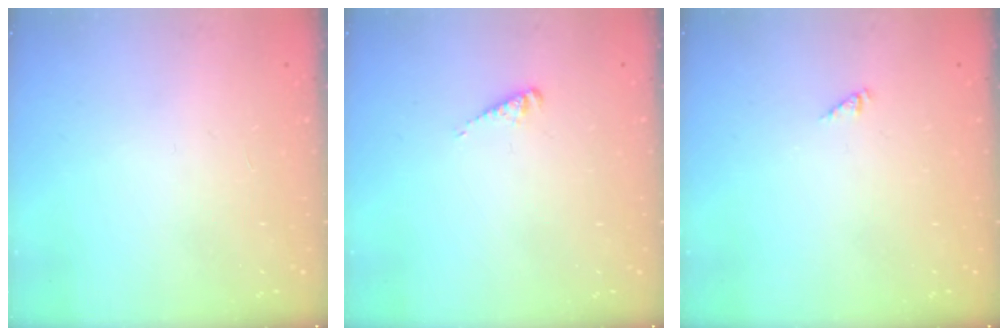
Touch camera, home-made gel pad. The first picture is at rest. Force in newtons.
{"total": 3.1, "press": 3.1, "slide": 0.3}
{"total": 0.0}